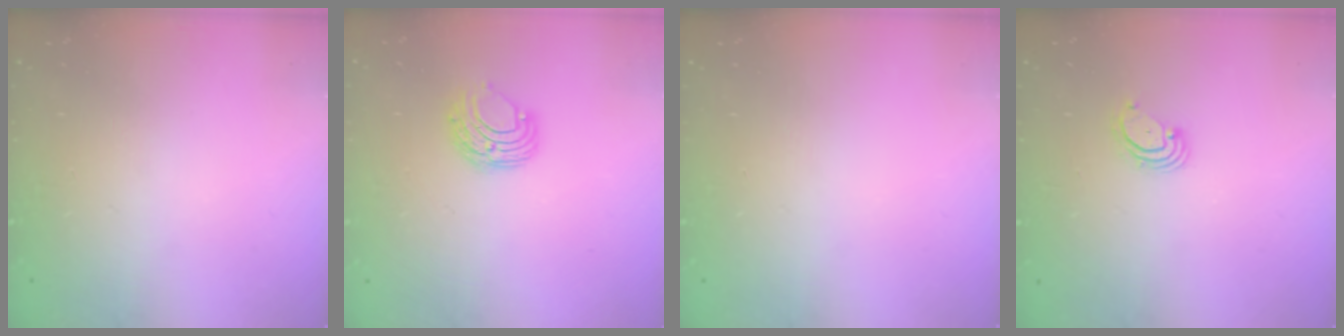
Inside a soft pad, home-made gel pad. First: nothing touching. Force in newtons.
{"total": 6.7, "press": 6.7, "slide": 0.5}
{"total": 0.0}
{"total": 3.0, "press": 3.0, "slide": 0.3}